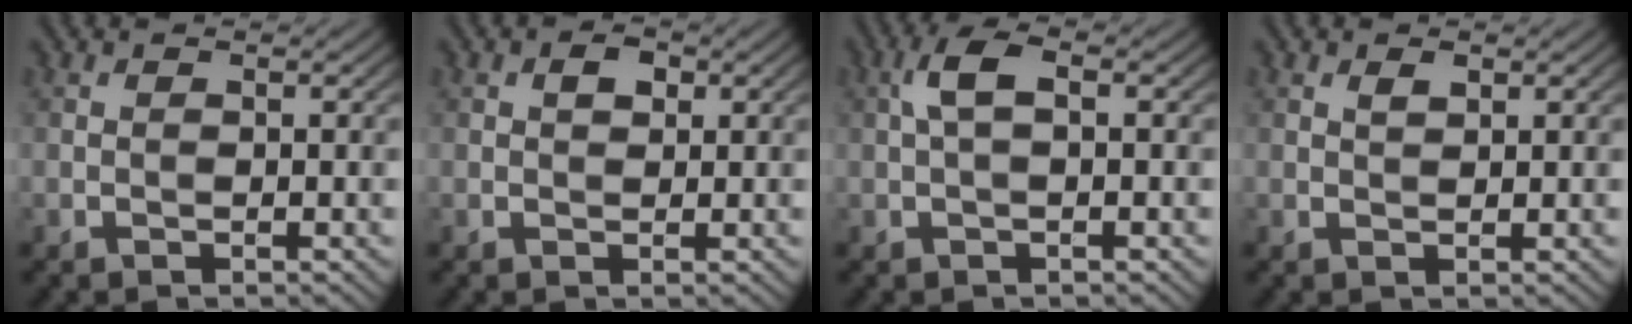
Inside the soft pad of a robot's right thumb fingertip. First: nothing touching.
{"total": 1.8, "force": [0.6, 1.2, 1.2], "torque": [-0.018, 0.003, 0.007]}
{"total": 3.3, "force": [0.3, 1.2, 3.0], "torque": [-0.068, 0.014, 0.003]}
{"total": 1.0, "force": [0.6, 0.4, 0.8], "torque": [-0.017, 0.000, 0.012]}